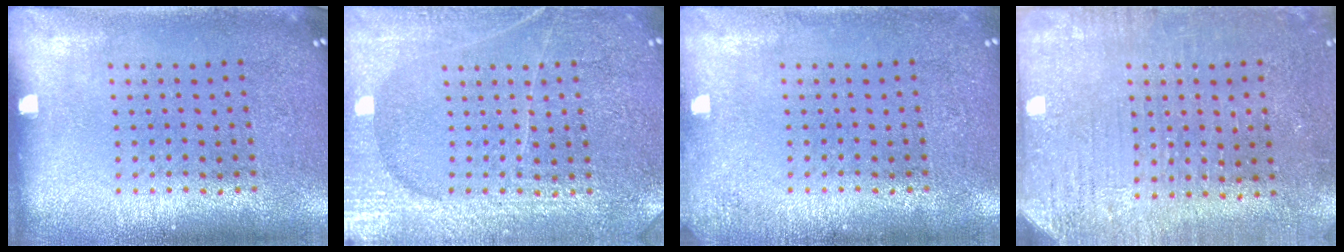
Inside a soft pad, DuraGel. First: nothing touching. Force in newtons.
{"total": 3.8, "press": 3.7, "slide": 0.8}
{"total": 1.2, "press": 1.1, "slide": 0.2}
{"total": 3.0, "press": 2.8, "slide": 1.2}